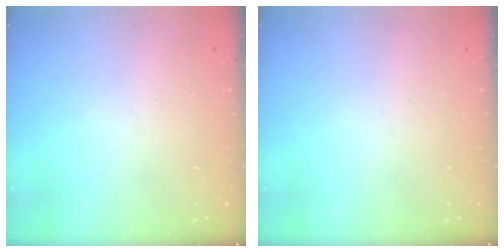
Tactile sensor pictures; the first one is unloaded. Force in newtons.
{"total": 0.0}